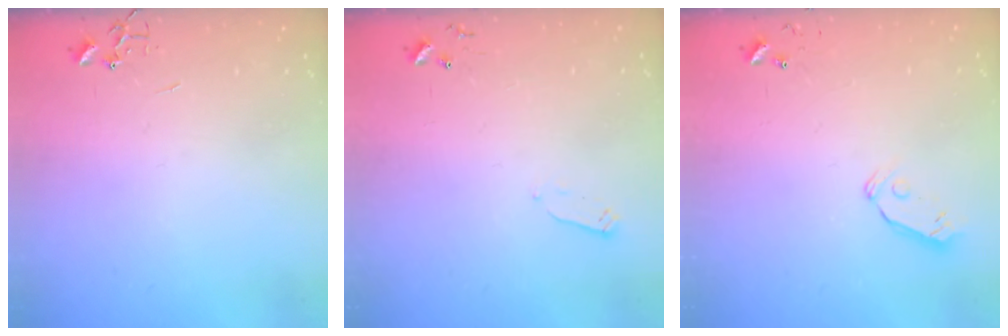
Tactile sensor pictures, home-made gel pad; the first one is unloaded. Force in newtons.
{"total": 2.4, "press": 2.4, "slide": 0.4}
{"total": 5.8, "press": 5.7, "slide": 0.9}